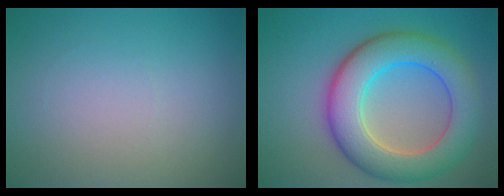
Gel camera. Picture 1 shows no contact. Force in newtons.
{"total": 8.8, "press": 8.8, "slide": 0.1}